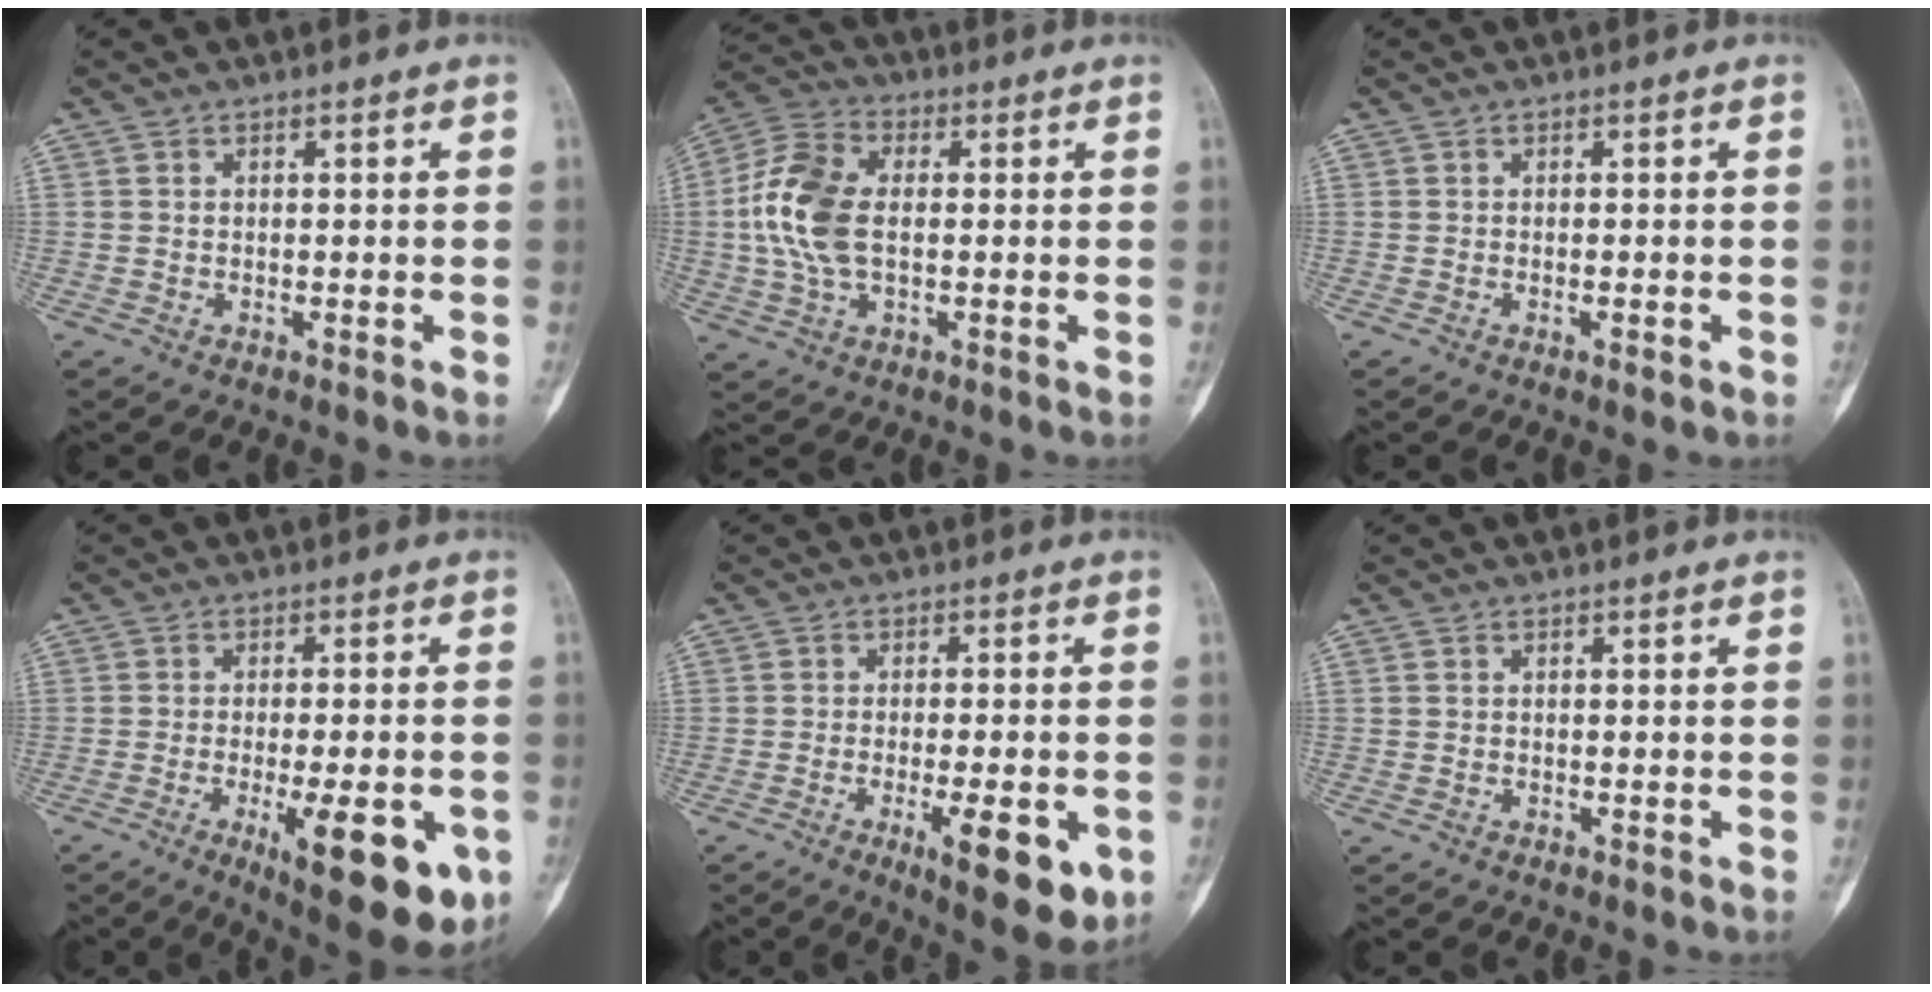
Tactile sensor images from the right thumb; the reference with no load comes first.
{"total": 12.7, "force": [0.4, 7.5, 10.3], "torque": [-0.220, 0.017, 0.004]}
{"total": 1.3, "force": [-0.4, 0.3, 1.1], "torque": [-0.013, 0.002, -0.004]}
{"total": 15.9, "force": [-5.6, 5.2, 13.9], "torque": [-0.148, -0.002, -0.063]}
{"total": 11.5, "force": [-4.1, 3.6, 10.2], "torque": [-0.128, -0.007, -0.050]}
{"total": 0.0}